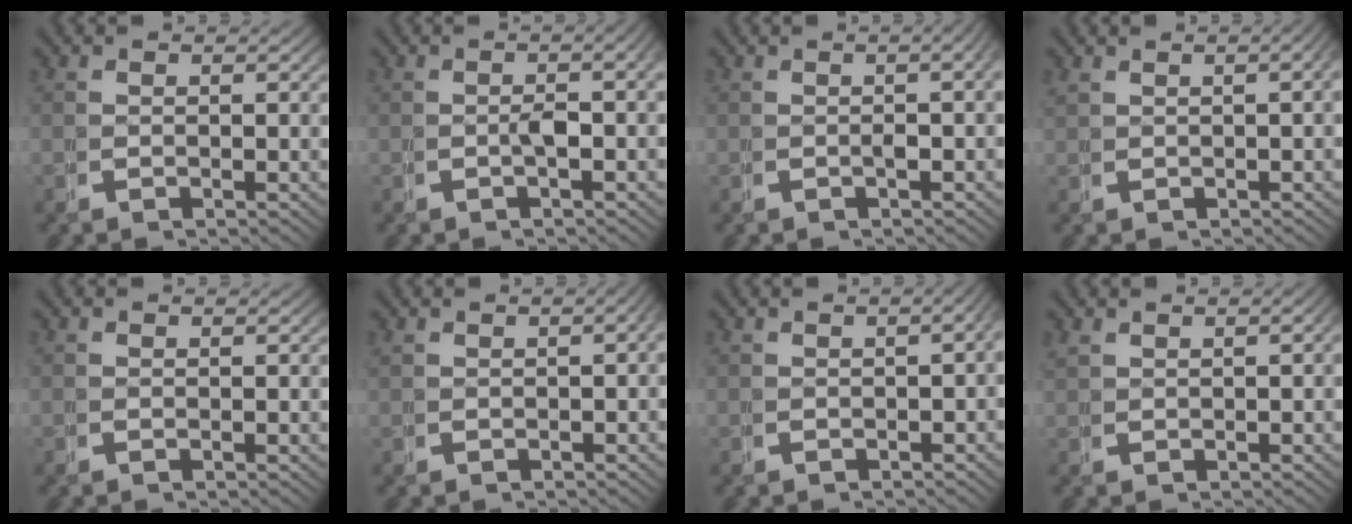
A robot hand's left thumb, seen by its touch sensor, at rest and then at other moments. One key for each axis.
{"total": 2.7, "fx": -0.3, "fy": 0.6, "fz": 2.6, "tx": -0.041, "ty": 0.009, "tz": -0.005}
{"total": 3.3, "fx": 0.0, "fy": 1.2, "fz": 3.1, "tx": -0.035, "ty": 0.018, "tz": -0.005}
{"total": 2.1, "fx": 0.5, "fy": 0.6, "fz": 1.9, "tx": -0.023, "ty": 0.009, "tz": 0.015}
{"total": 0.0}
{"total": 1.5, "fx": -0.2, "fy": 0.5, "fz": 1.4, "tx": -0.020, "ty": 0.001, "tz": 0.002}
{"total": 2.4, "fx": -0.5, "fy": 1.0, "fz": 2.1, "tx": -0.025, "ty": 0.004, "tz": -0.008}
{"total": 1.2, "fx": 0.7, "fy": 0.3, "fz": 0.9, "tx": -0.012, "ty": 0.006, "tz": 0.019}